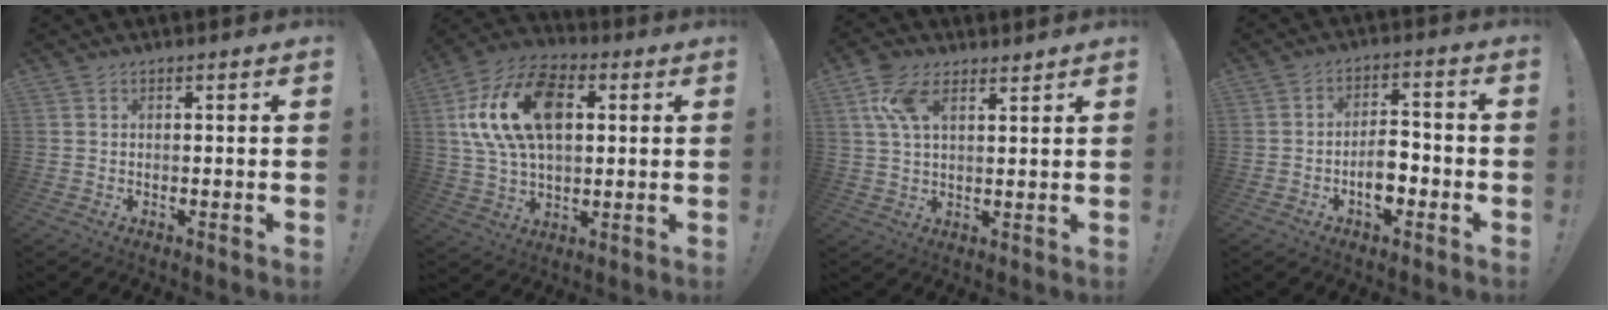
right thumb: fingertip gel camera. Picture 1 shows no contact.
{"total": 20.7, "force": [5.1, 13.0, 15.3], "torque": [-0.268, -0.001, 0.091]}
{"total": 8.9, "force": [5.0, 4.1, 6.1], "torque": [-0.117, -0.014, 0.094]}
{"total": 7.6, "force": [-2.8, 4.9, 5.1], "torque": [-0.079, 0.016, -0.050]}